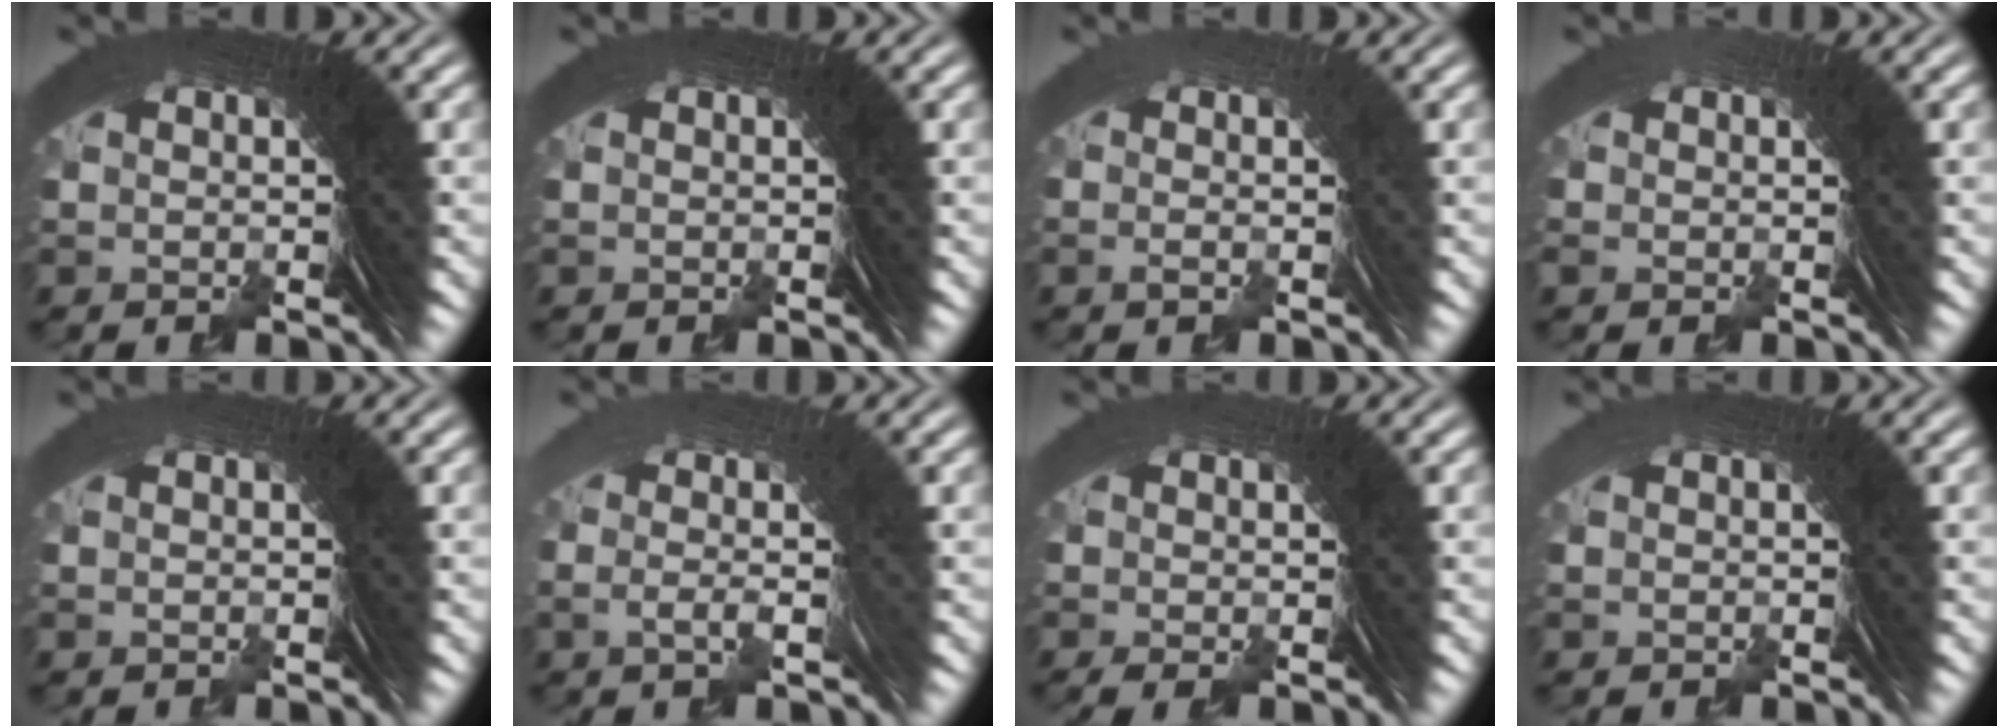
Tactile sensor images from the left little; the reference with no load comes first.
{"total": 0.0}
{"total": 1.7, "force": [-1.0, -1.1, -0.8], "torque": [0.017, 0.000, -0.014]}
{"total": 1.1, "force": [-0.5, -0.7, -0.6], "torque": [0.016, 0.005, -0.009]}
{"total": 0.8, "force": [-0.3, -0.4, -0.6], "torque": [0.013, 0.002, -0.005]}
{"total": 0.7, "force": [-0.6, -0.3, 0.2], "torque": [-0.006, -0.006, -0.005]}
{"total": 1.0, "force": [-0.9, -0.4, 0.0], "torque": [0.005, -0.001, -0.012]}
{"total": 1.2, "force": [-0.4, -0.7, -0.9], "torque": [0.021, 0.003, -0.005]}